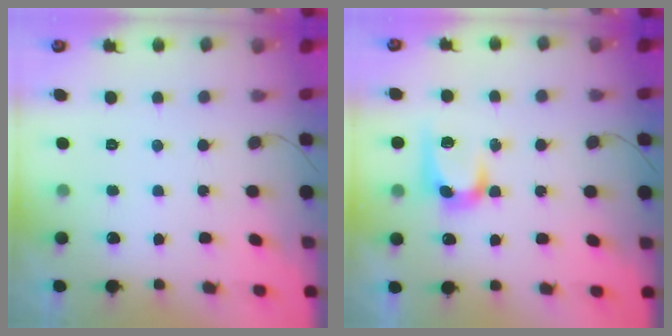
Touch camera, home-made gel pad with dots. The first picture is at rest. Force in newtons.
{"total": 11.9, "press": 11.9, "slide": 0.8}